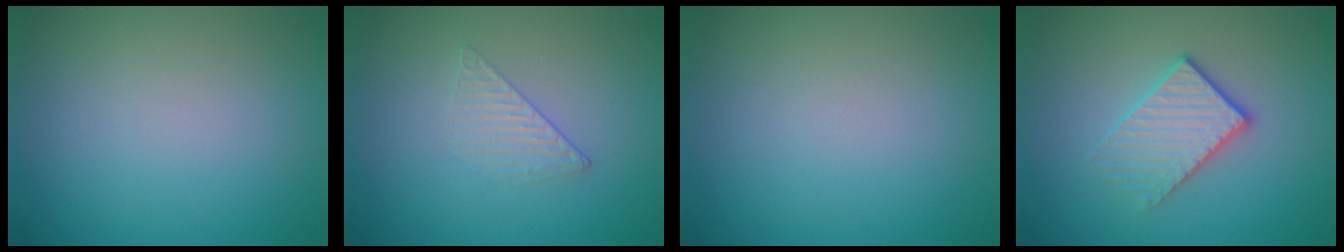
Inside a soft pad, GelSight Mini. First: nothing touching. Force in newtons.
{"total": 1.3, "press": 0.4, "slide": 1.2}
{"total": 0.0}
{"total": 3.1, "press": 2.8, "slide": 1.3}